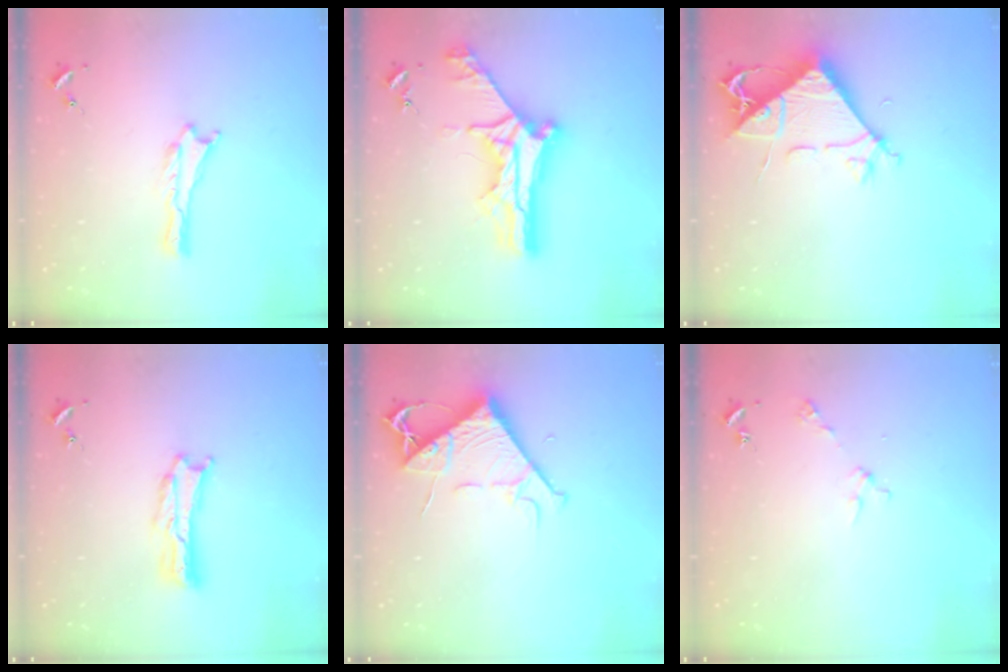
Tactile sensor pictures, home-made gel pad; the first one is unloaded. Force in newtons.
{"total": 13.8, "press": 13.8, "slide": 1.0}
{"total": 7.7, "press": 7.6, "slide": 1.2}
{"total": 1.7, "press": 1.7, "slide": 0.3}
{"total": 7.8, "press": 7.8, "slide": 0.8}
{"total": 2.9, "press": 2.9, "slide": 0.2}